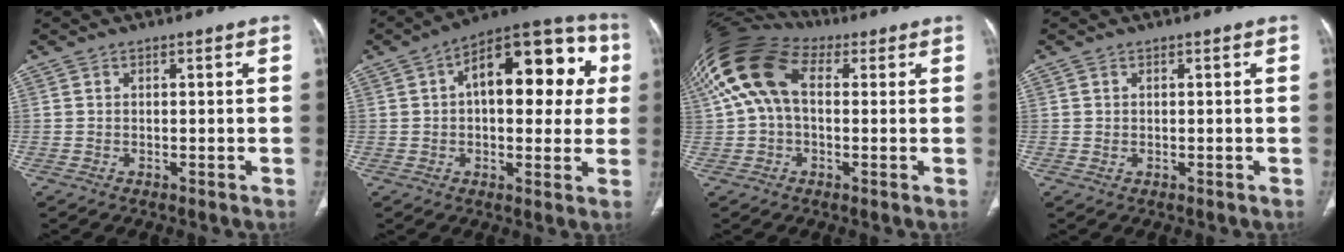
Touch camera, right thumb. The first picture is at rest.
{"total": 20.4, "force": [4.0, 10.3, 17.2], "torque": [-0.191, 0.032, 0.045]}
{"total": 15.3, "force": [3.6, 9.8, 11.2], "torque": [-0.237, 0.049, 0.060]}
{"total": 0.0}